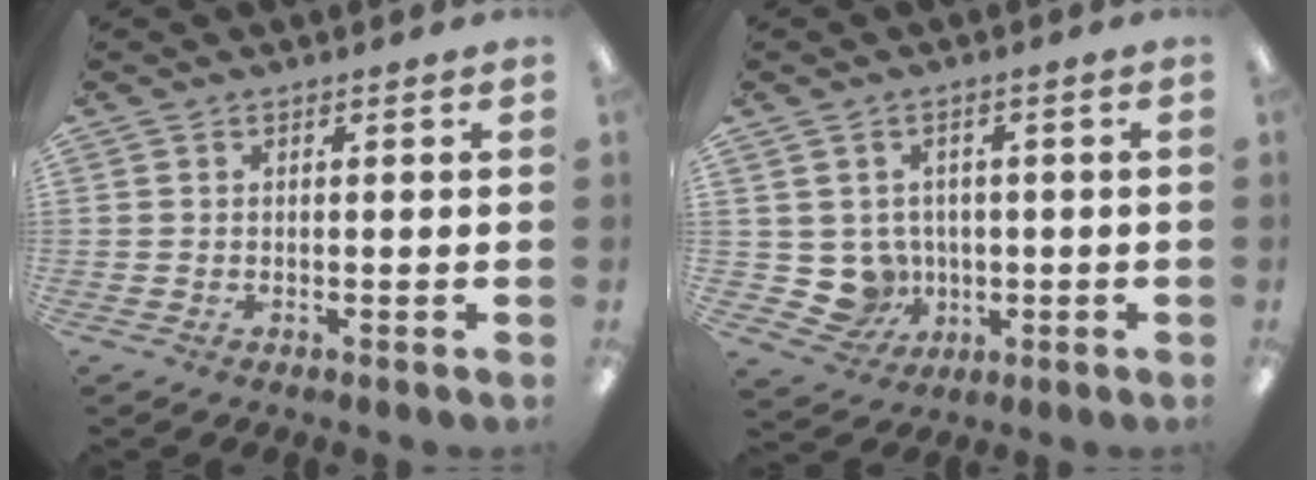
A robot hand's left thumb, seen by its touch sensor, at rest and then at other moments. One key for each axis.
{"total": 6.7, "fx": 0.4, "fy": 6.5, "fz": 1.6, "tx": -0.052, "ty": -0.007, "tz": 0.016}